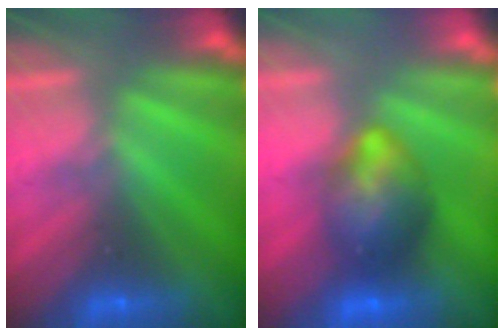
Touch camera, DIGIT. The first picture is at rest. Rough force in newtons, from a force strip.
{"total": 7.6}